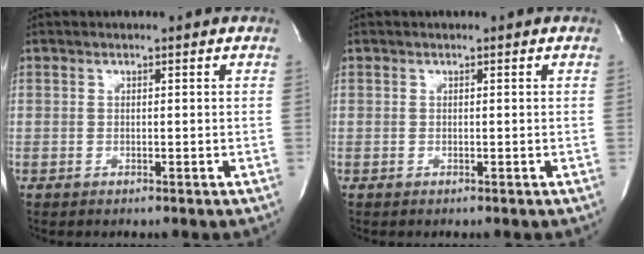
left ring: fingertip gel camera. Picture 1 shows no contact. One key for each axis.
{"total": 0.0}